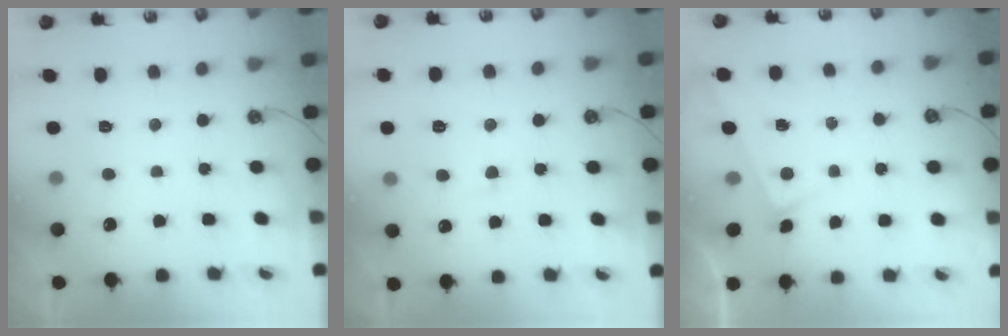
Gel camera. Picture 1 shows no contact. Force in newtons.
{"total": 2.2, "press": 2.1, "slide": 0.6}
{"total": 3.7, "press": 3.7, "slide": 0.1}